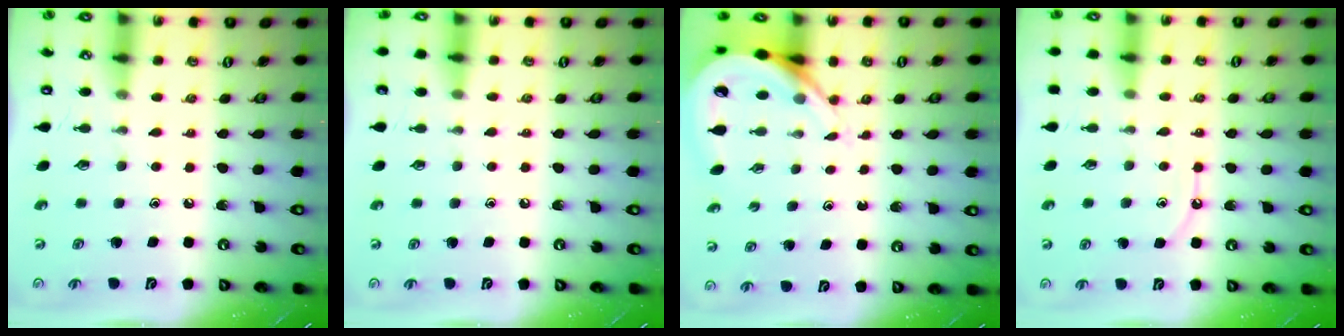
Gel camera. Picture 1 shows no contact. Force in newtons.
{"total": 3.9, "press": 3.9, "slide": 0.6}
{"total": 6.3, "press": 6.3, "slide": 0.6}
{"total": 6.1, "press": 6.1, "slide": 0.6}